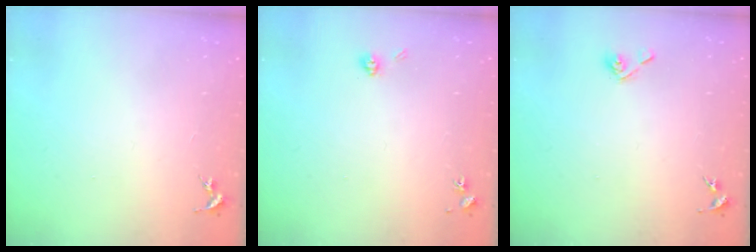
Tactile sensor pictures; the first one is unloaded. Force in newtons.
{"total": 4.6, "press": 4.4, "slide": 1.2}
{"total": 5.3, "press": 4.9, "slide": 2.0}